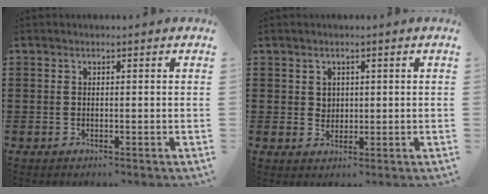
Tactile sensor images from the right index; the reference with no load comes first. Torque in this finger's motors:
{"motor_torque": [0.57, 0.55, 0.01, 0.00]}